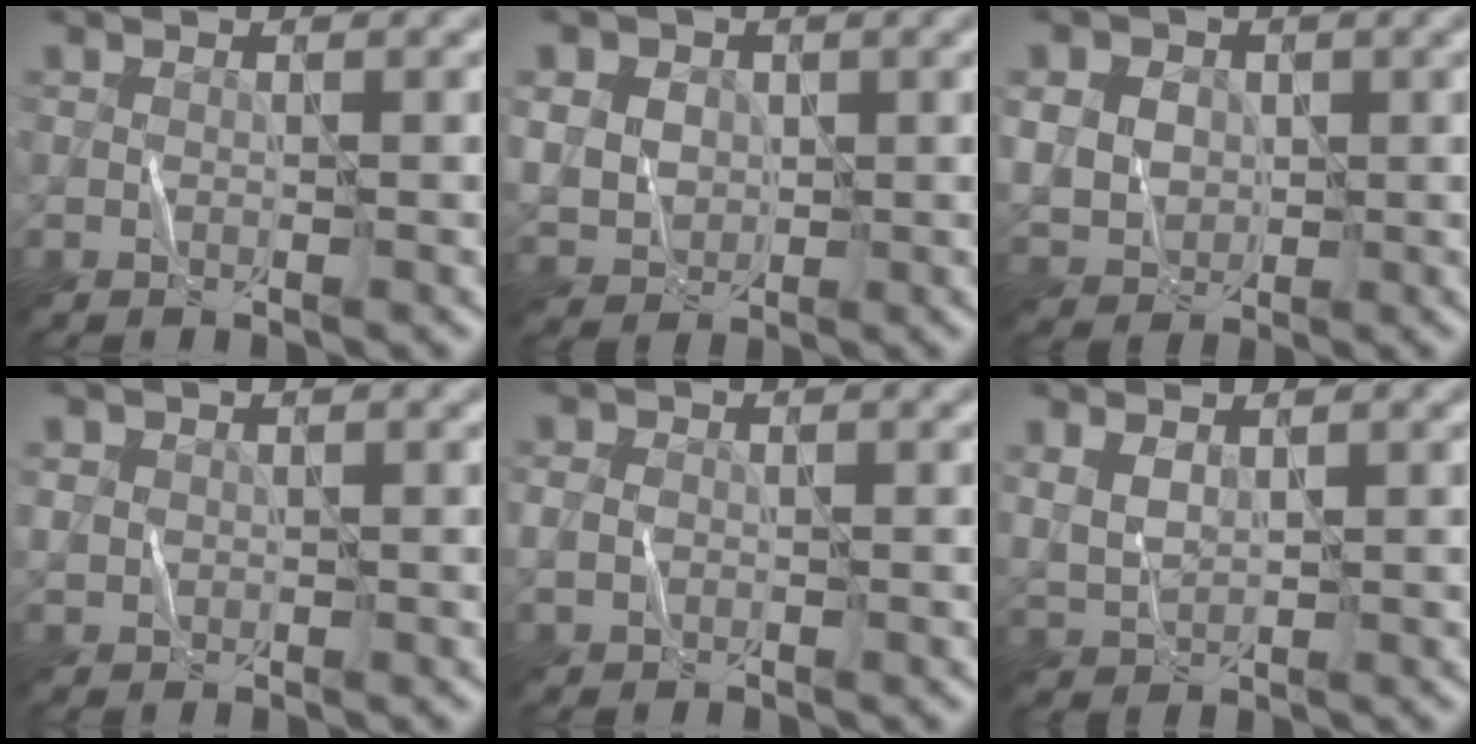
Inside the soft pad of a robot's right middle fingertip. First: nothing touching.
{"total": 7.9, "force": [2.1, 6.7, 3.5], "torque": [-0.077, 0.024, 0.022]}
{"total": 9.7, "force": [2.5, 8.3, 4.4], "torque": [-0.093, 0.026, 0.026]}
{"total": 1.1, "force": [0.3, 1.1, 0.1], "torque": [-0.005, -0.004, 0.010]}
{"total": 1.2, "force": [-0.3, 1.1, 0.4], "torque": [-0.010, -0.002, -0.006]}
{"total": 2.0, "force": [0.9, 1.2, 1.3], "torque": [-0.035, -0.002, 0.026]}